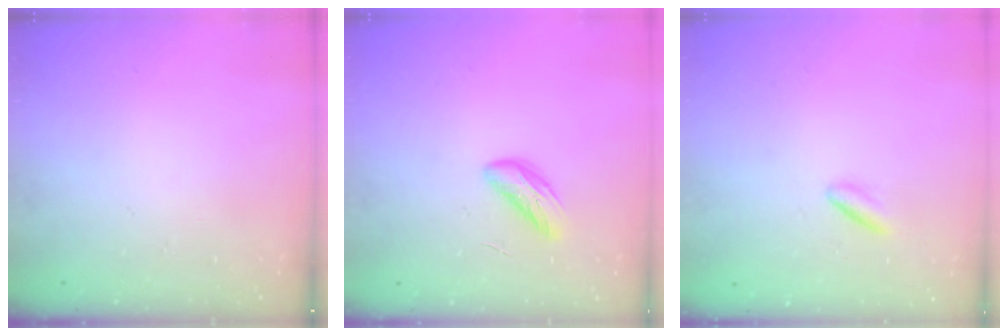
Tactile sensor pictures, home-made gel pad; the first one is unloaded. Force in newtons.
{"total": 5.0, "press": 5.0, "slide": 0.4}
{"total": 1.7, "press": 1.6, "slide": 0.7}